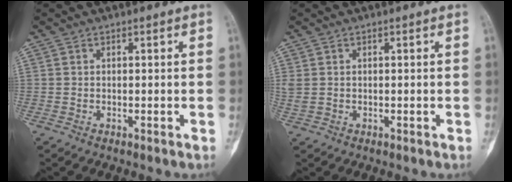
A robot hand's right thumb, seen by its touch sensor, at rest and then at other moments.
{"total": 1.8, "force": [0.3, 1.3, 1.1], "torque": [-0.042, 0.006, 0.013]}